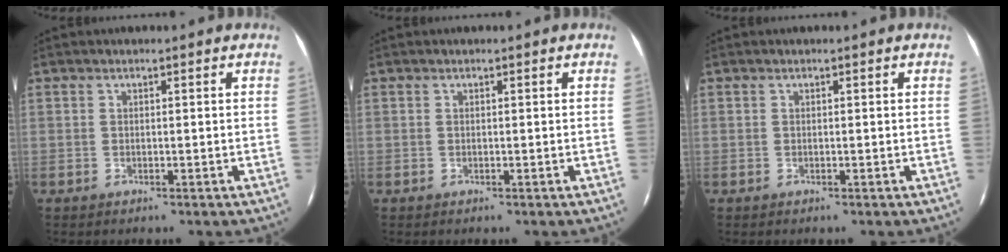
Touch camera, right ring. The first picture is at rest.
{"total": 0.0}
{"total": 0.0}